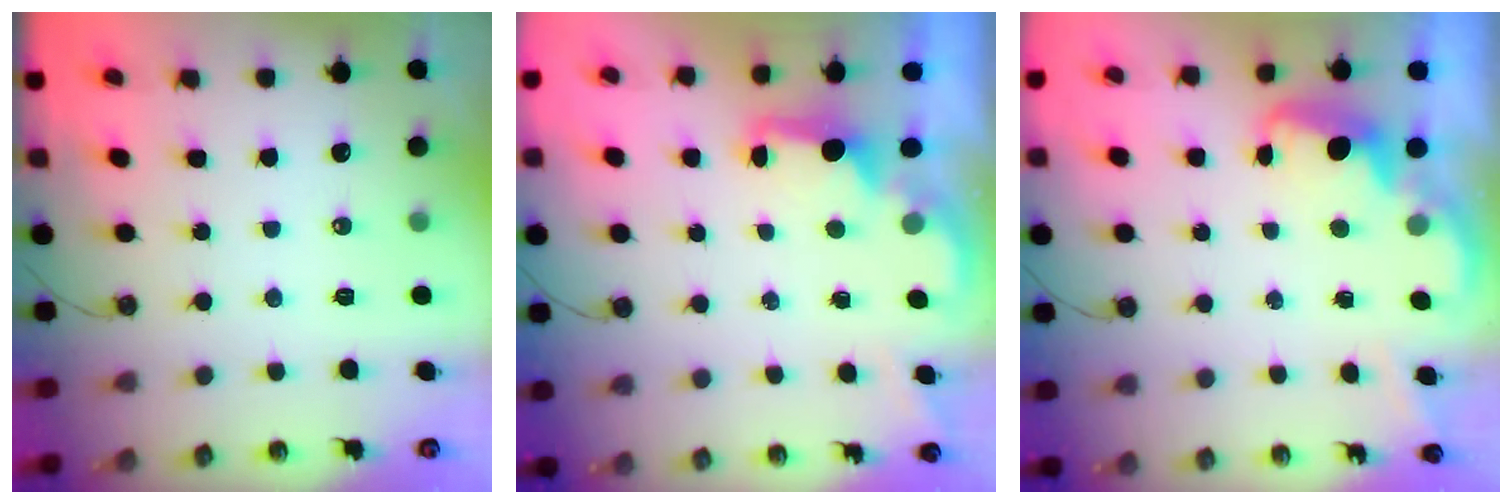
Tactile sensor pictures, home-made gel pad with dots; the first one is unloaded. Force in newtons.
{"total": 1.7, "press": 1.5, "slide": 0.7}
{"total": 2.6, "press": 2.4, "slide": 0.8}